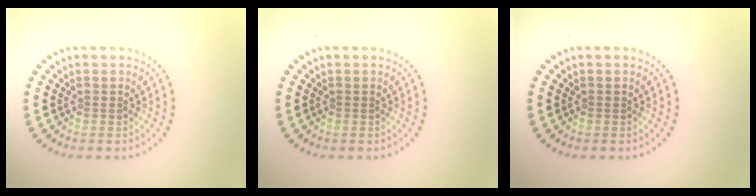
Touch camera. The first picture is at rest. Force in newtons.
{"total": 0.0}
{"total": 0.0}